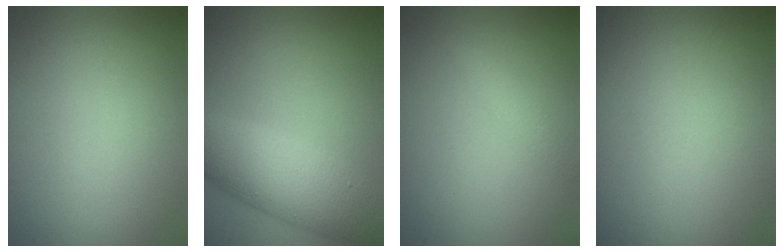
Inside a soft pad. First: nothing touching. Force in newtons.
{"total": 7.4, "press": 7.4, "slide": 0.2}
{"total": 1.2, "press": 1.2, "slide": 0.1}
{"total": 0.0}